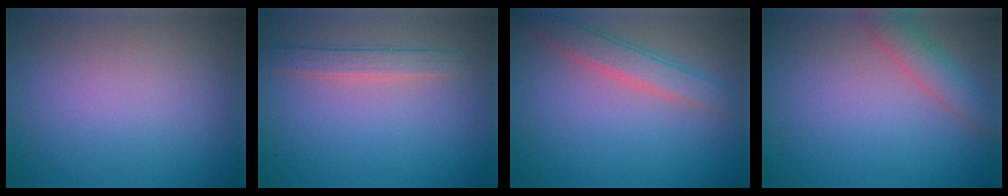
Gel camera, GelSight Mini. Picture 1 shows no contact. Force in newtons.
{"total": 2.3, "press": 2.3, "slide": 0.3}
{"total": 3.4, "press": 3.4, "slide": 0.3}
{"total": 3.0, "press": 3.0, "slide": 0.2}